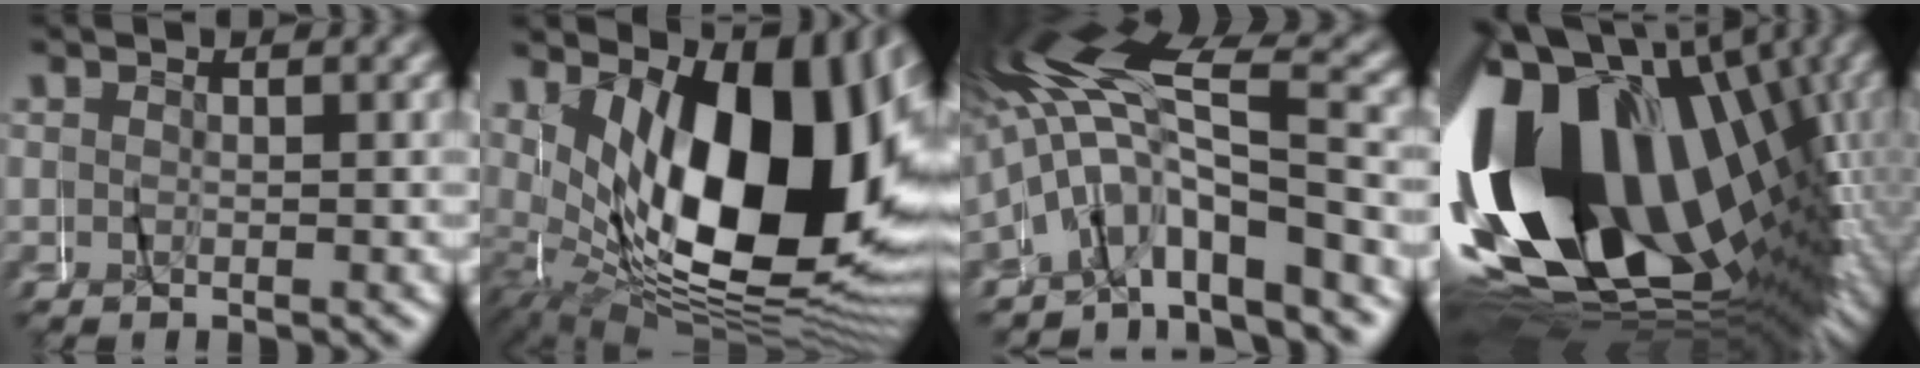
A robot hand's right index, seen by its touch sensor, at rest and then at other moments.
{"total": 20.4, "force": [0.2, 10.7, 17.4], "torque": [-0.279, -0.013, 0.016]}
{"total": 6.6, "force": [-0.3, 3.5, 5.6], "torque": [-0.120, 0.002, -0.016]}
{"total": 38.0, "force": [-6.1, 23.7, 29.1], "torque": [-0.442, -0.043, -0.071]}